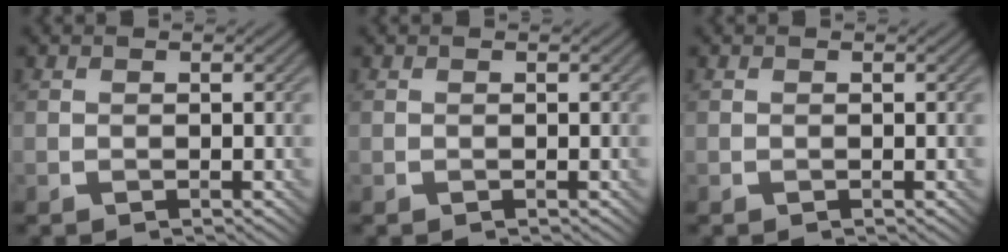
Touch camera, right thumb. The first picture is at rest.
{"total": 0.0}
{"total": 0.0}